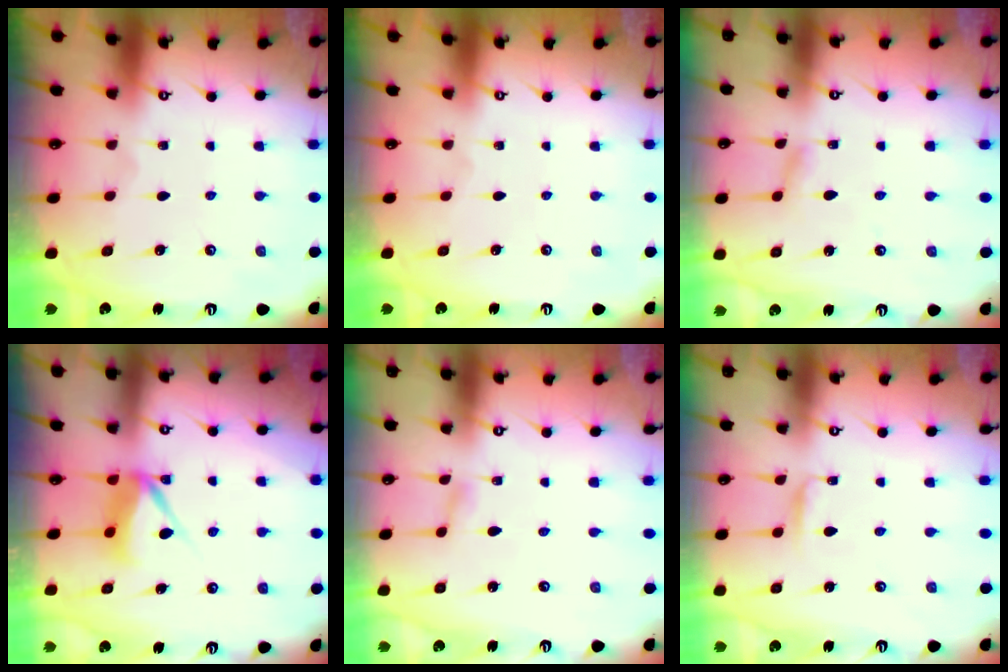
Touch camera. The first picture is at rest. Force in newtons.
{"total": 0.0}
{"total": 2.8, "press": 2.8, "slide": 0.3}
{"total": 7.3, "press": 7.3, "slide": 0.7}
{"total": 1.1, "press": 1.1, "slide": 0.1}
{"total": 3.2, "press": 3.2, "slide": 0.4}